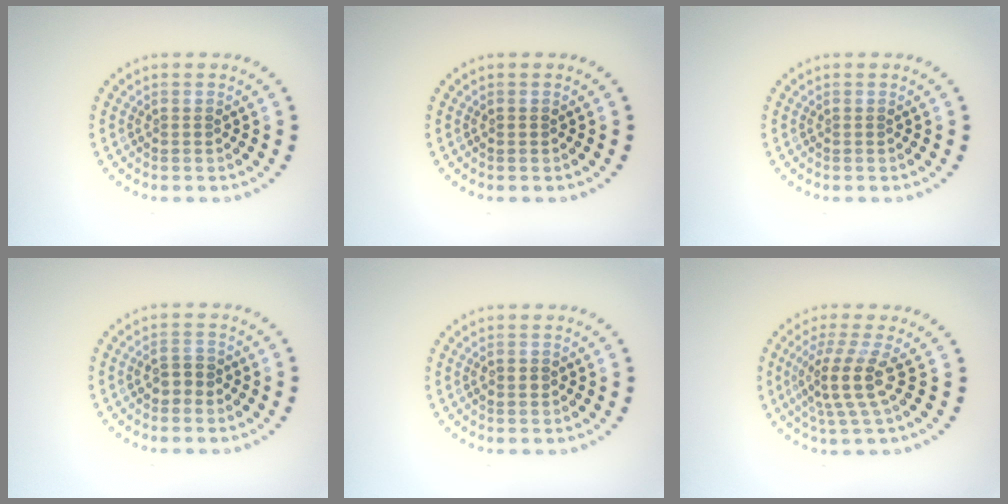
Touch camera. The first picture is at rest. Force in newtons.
{"total": 0.5, "press": 0.4, "slide": 0.3}
{"total": 0.0}
{"total": 2.0, "press": 1.9, "slide": 0.4}
{"total": 1.3, "press": 1.3, "slide": 0.2}
{"total": 4.0, "press": 2.8, "slide": 2.8}